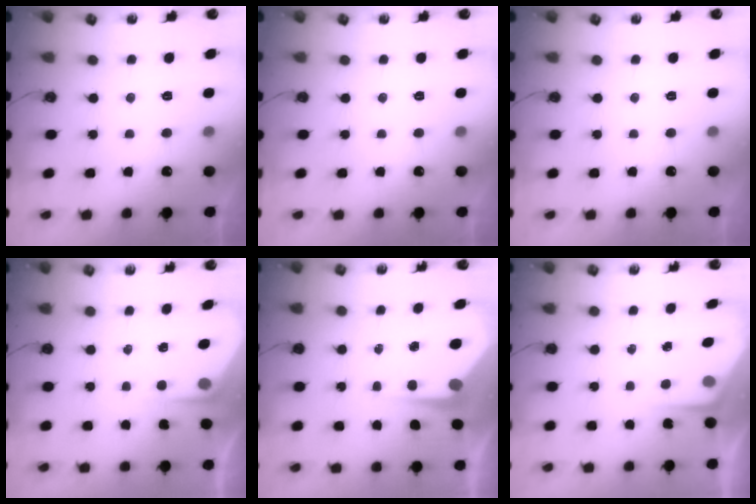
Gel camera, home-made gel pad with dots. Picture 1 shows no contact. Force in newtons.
{"total": 0.0}
{"total": 0.0}
{"total": 2.5, "press": 2.5, "slide": 0.4}
{"total": 5.2, "press": 5.2, "slide": 0.6}
{"total": 3.5, "press": 3.5, "slide": 0.5}